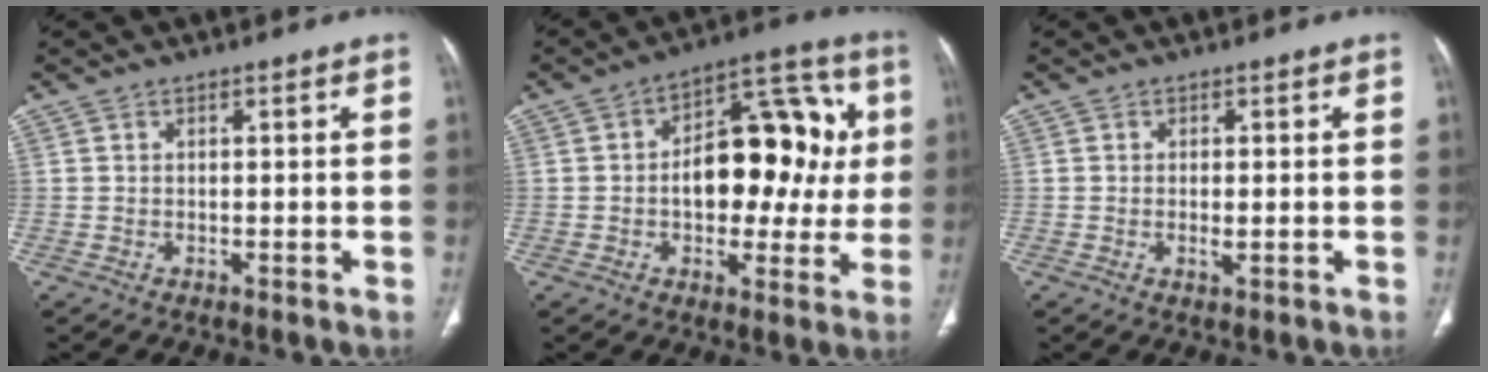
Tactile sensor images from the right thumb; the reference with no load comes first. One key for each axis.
{"total": 19.3, "fx": 1.1, "fy": 11.3, "fz": 15.6, "tx": -0.164, "ty": 0.035, "tz": 0.014}
{"total": 1.5, "fx": -0.3, "fy": 0.4, "fz": 1.4, "tx": -0.027, "ty": -0.005, "tz": -0.005}